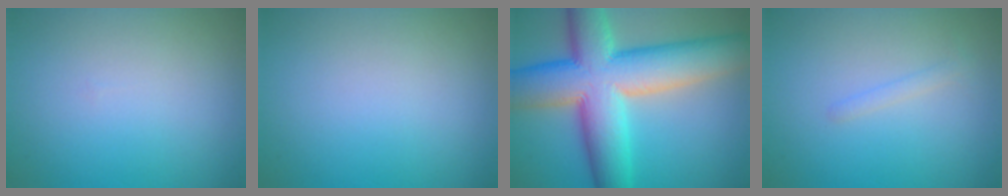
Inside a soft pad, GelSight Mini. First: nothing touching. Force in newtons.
{"total": 0.0}
{"total": 13.7, "press": 13.7, "slide": 0.6}
{"total": 0.9, "press": 0.9, "slide": 0.1}